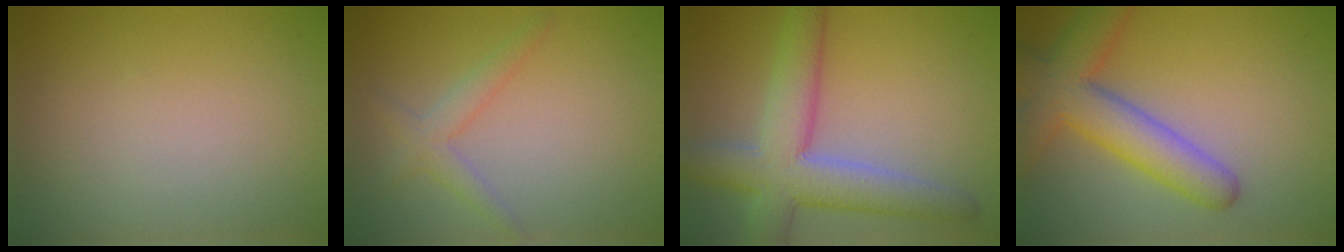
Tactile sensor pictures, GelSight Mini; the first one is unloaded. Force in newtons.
{"total": 2.1, "press": 2.1, "slide": 0.1}
{"total": 7.5, "press": 7.5, "slide": 0.6}
{"total": 6.5, "press": 6.5, "slide": 0.3}